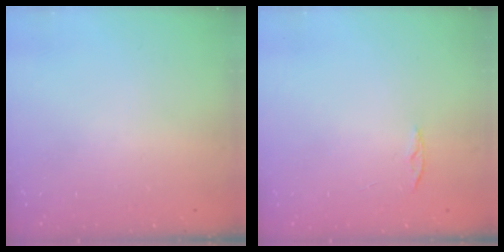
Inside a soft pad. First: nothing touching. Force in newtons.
{"total": 4.0, "press": 3.9, "slide": 0.4}